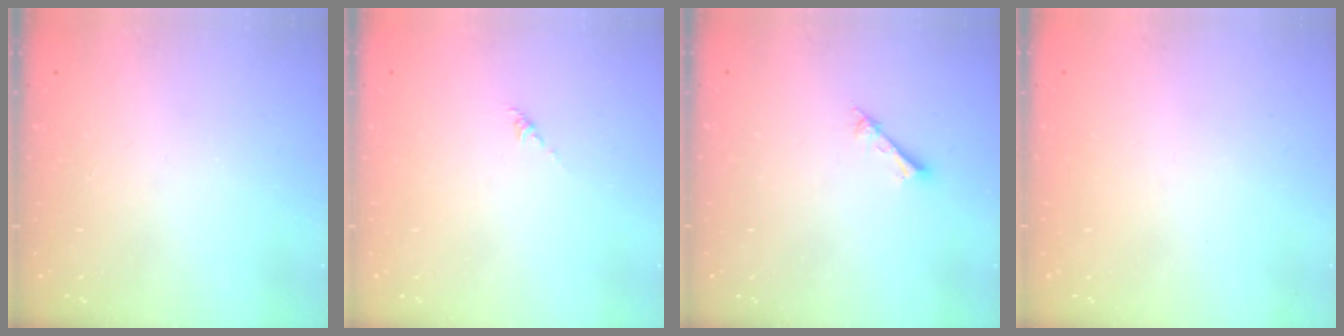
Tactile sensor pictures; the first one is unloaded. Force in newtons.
{"total": 0.0}
{"total": 1.5, "press": 1.5, "slide": 0.2}
{"total": 0.9, "press": 0.8, "slide": 0.3}